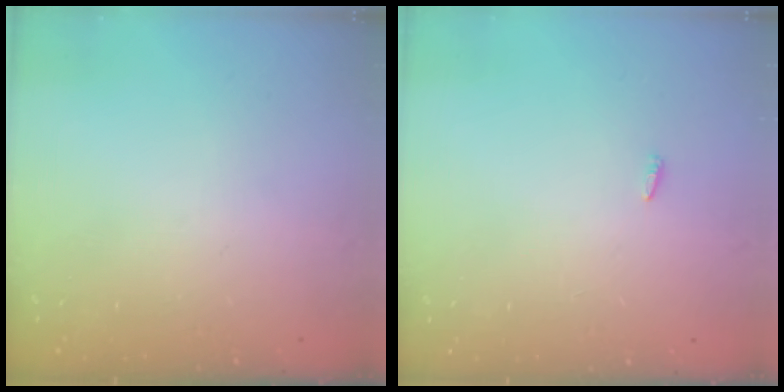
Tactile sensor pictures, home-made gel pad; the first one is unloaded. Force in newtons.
{"total": 1.8, "press": 1.7, "slide": 0.6}